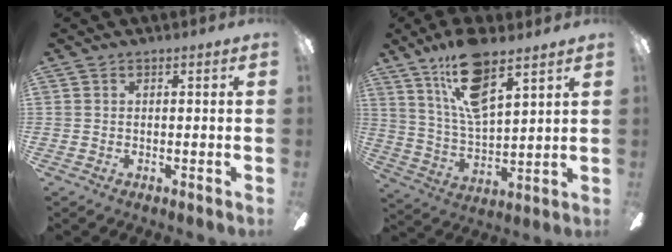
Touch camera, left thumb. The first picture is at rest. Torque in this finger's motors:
{"motor_torque": [0.27, 0.32, 1.38, -1.38, 0.11]}